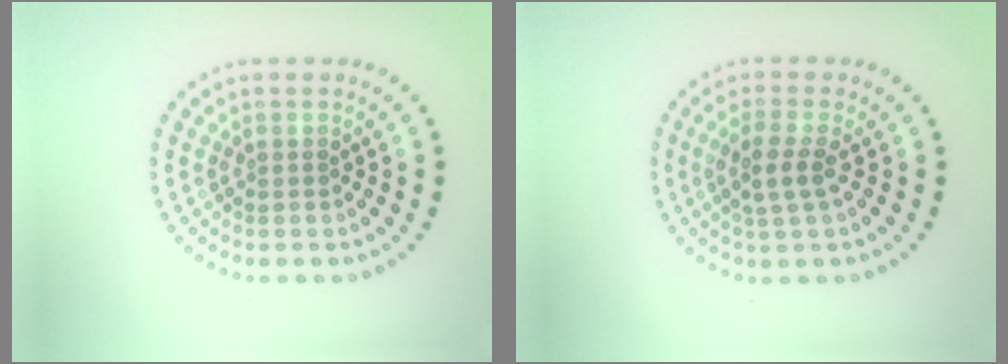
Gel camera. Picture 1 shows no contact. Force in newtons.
{"total": 2.3, "press": 2.0, "slide": 1.1}